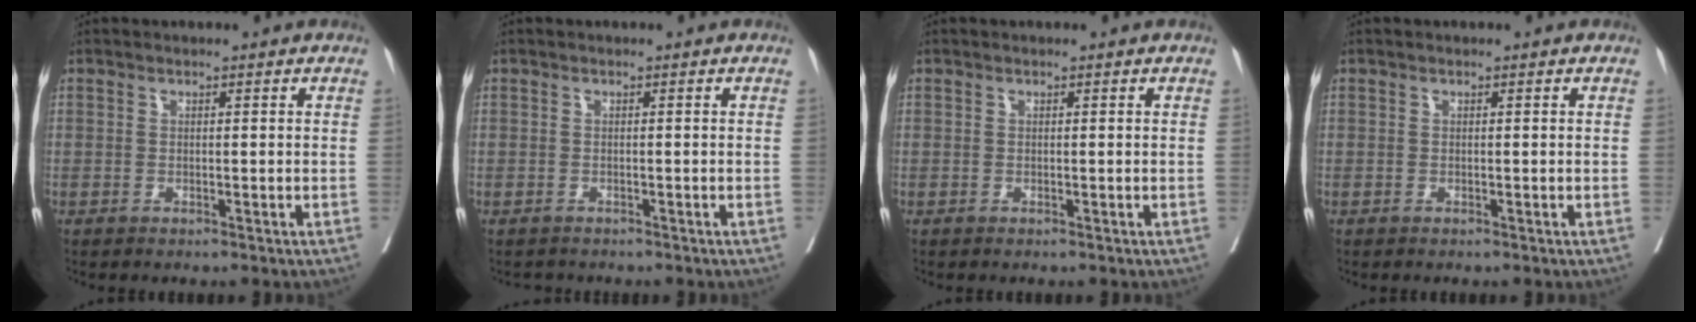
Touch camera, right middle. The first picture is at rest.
{"total": 1.3, "force": [-1.2, 0.5, -0.1], "torque": [-0.008, -0.003, -0.020]}
{"total": 0.0}
{"total": 0.0}